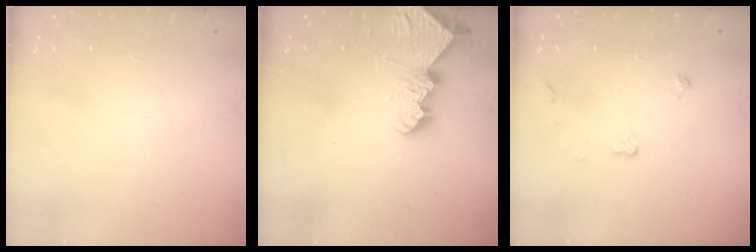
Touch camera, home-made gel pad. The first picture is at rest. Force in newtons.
{"total": 8.4, "press": 8.4, "slide": 0.8}
{"total": 3.8, "press": 3.8, "slide": 0.6}